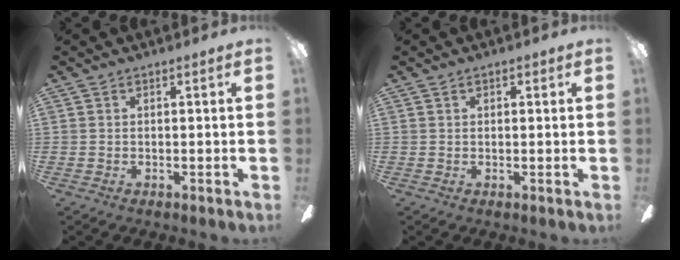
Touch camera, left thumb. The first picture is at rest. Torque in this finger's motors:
{"motor_torque": [0.00, -0.13, -0.08, 0.19, -0.02]}